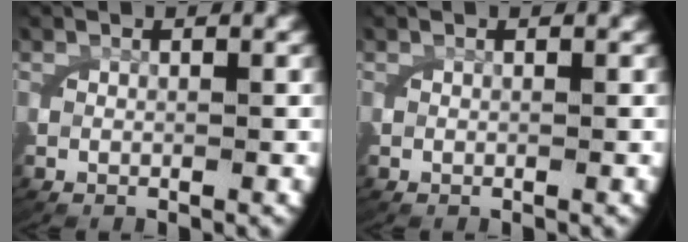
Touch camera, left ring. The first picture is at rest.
{"total": 0.0}